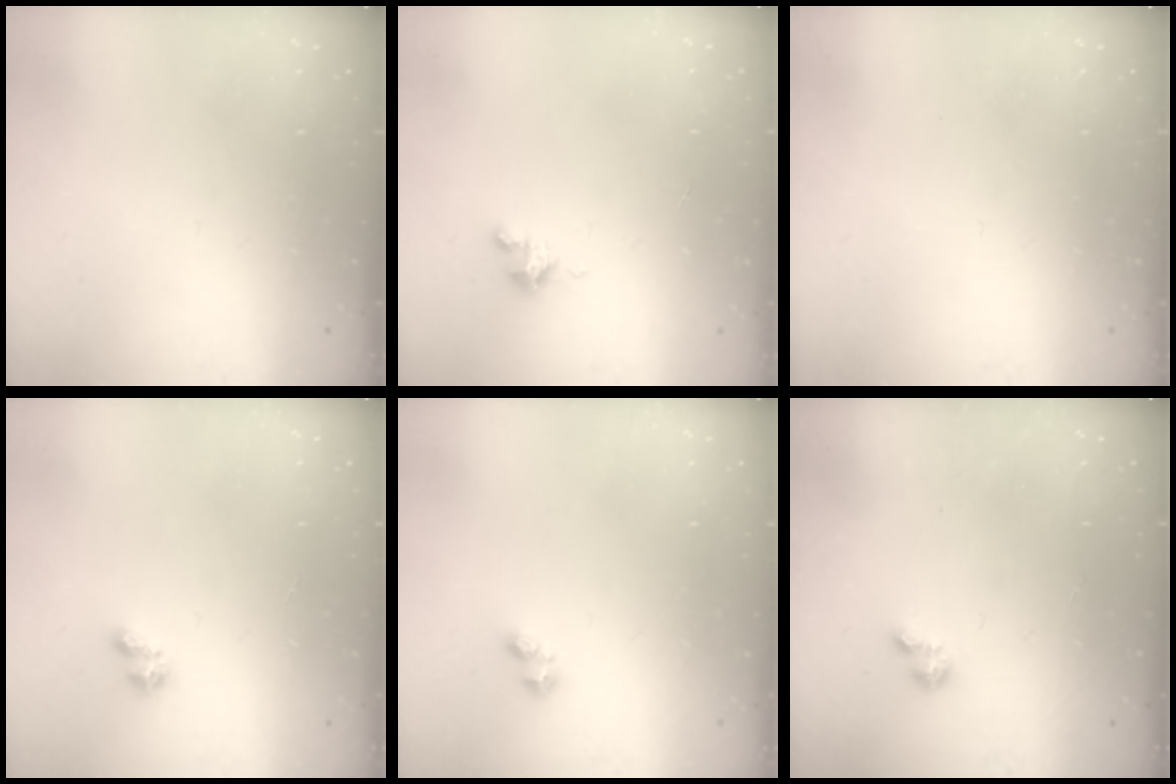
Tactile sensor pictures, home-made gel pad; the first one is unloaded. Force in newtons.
{"total": 2.8, "press": 2.8, "slide": 0.2}
{"total": 0.0}
{"total": 2.8, "press": 2.8, "slide": 0.5}
{"total": 1.9, "press": 1.8, "slide": 0.5}
{"total": 0.7, "press": 0.6, "slide": 0.2}